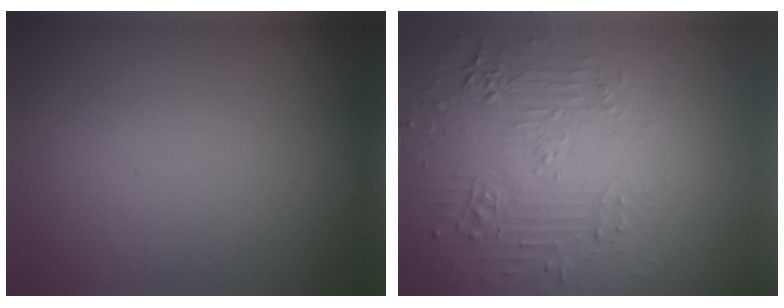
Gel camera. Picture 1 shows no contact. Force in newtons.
{"total": 5.5, "press": 3.6, "slide": 4.1}